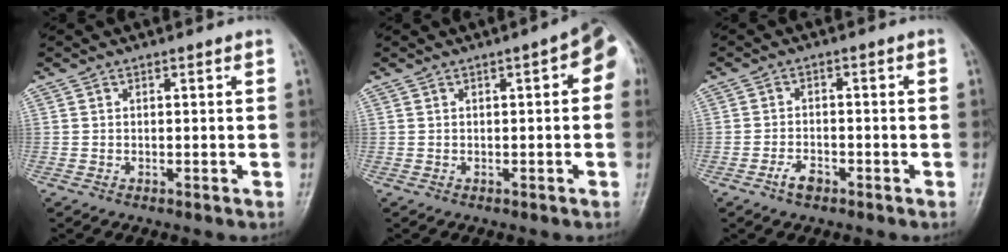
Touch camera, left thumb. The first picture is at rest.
{"total": 6.4, "force": [1.0, 2.2, 5.9], "torque": [-0.059, 0.017, 0.002]}
{"total": 3.1, "force": [-2.0, 1.5, 1.8], "torque": [-0.033, 0.015, -0.036]}